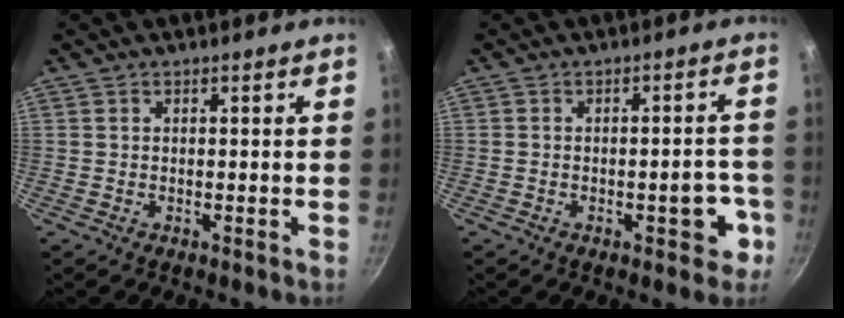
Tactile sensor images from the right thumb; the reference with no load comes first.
{"total": 6.4, "force": [-2.5, 2.9, 5.1], "torque": [-0.032, 0.024, -0.030]}